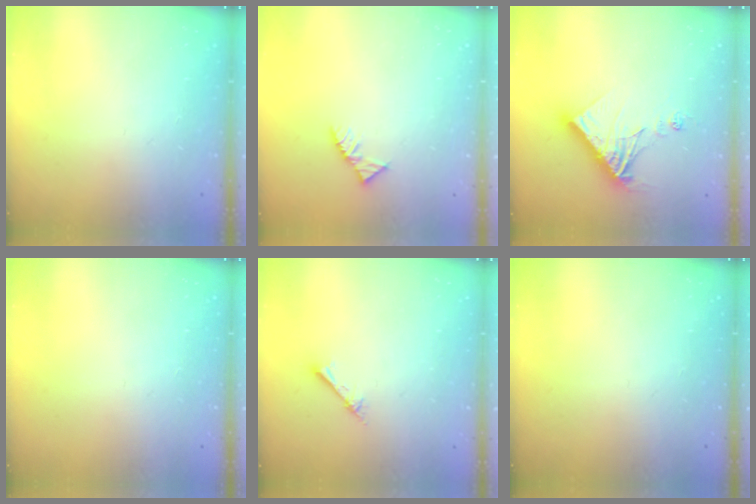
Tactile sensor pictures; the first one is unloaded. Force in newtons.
{"total": 4.4, "press": 4.3, "slide": 0.7}
{"total": 14.1, "press": 14.0, "slide": 1.5}
{"total": 0.0}
{"total": 2.3, "press": 2.3, "slide": 0.3}
{"total": 0.0}